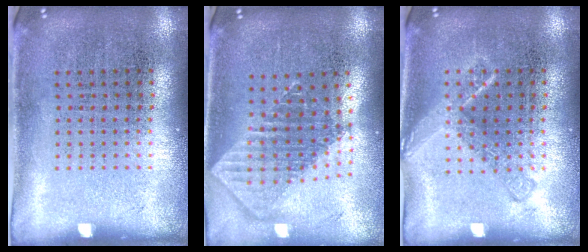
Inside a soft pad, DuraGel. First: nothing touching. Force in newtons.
{"total": 1.9, "press": 1.5, "slide": 1.2}
{"total": 1.3, "press": 1.3, "slide": 0.2}